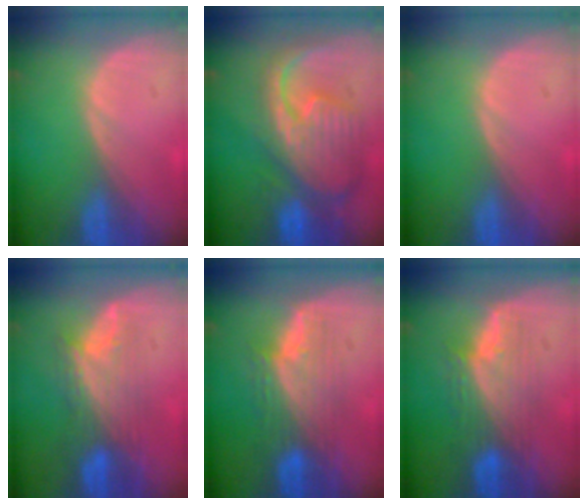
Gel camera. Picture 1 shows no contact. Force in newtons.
{"total": 12.4, "press": 10.7, "slide": 6.4}
{"total": 0.0}
{"total": 7.6, "press": 7.2, "slide": 2.3}
{"total": 7.6, "press": 7.3, "slide": 2.0}
{"total": 7.6, "press": 7.3, "slide": 2.0}